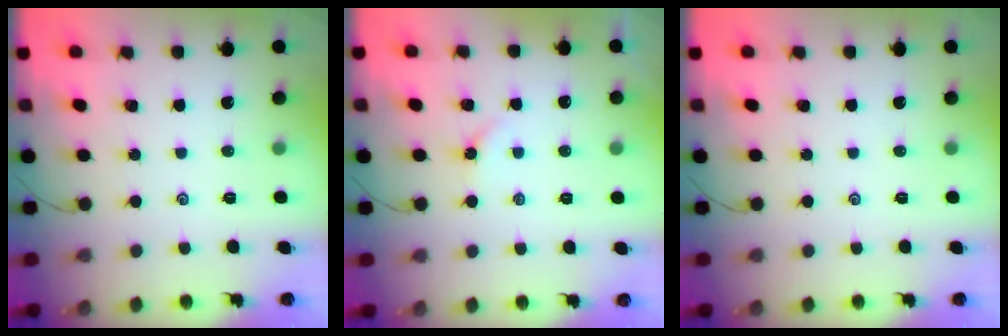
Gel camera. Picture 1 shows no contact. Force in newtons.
{"total": 2.8, "press": 2.8, "slide": 0.4}
{"total": 0.0}